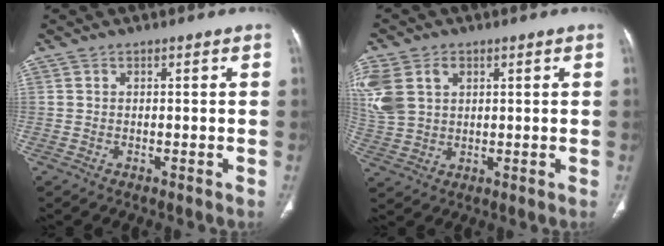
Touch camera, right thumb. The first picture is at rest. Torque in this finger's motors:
{"motor_torque": [1.52, 1.41, 1.16, 0.50, 0.18]}